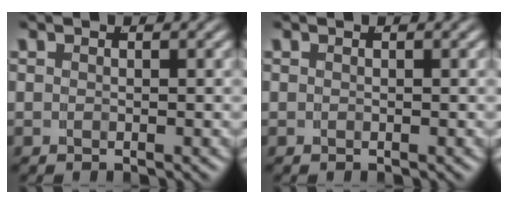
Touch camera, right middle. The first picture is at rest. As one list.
[{"total": 0.0}]